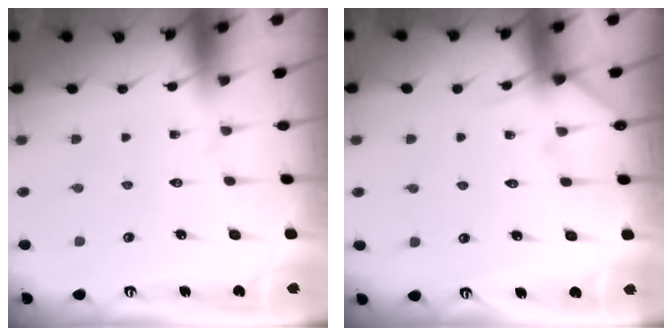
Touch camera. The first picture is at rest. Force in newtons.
{"total": 5.3, "press": 5.3, "slide": 0.6}